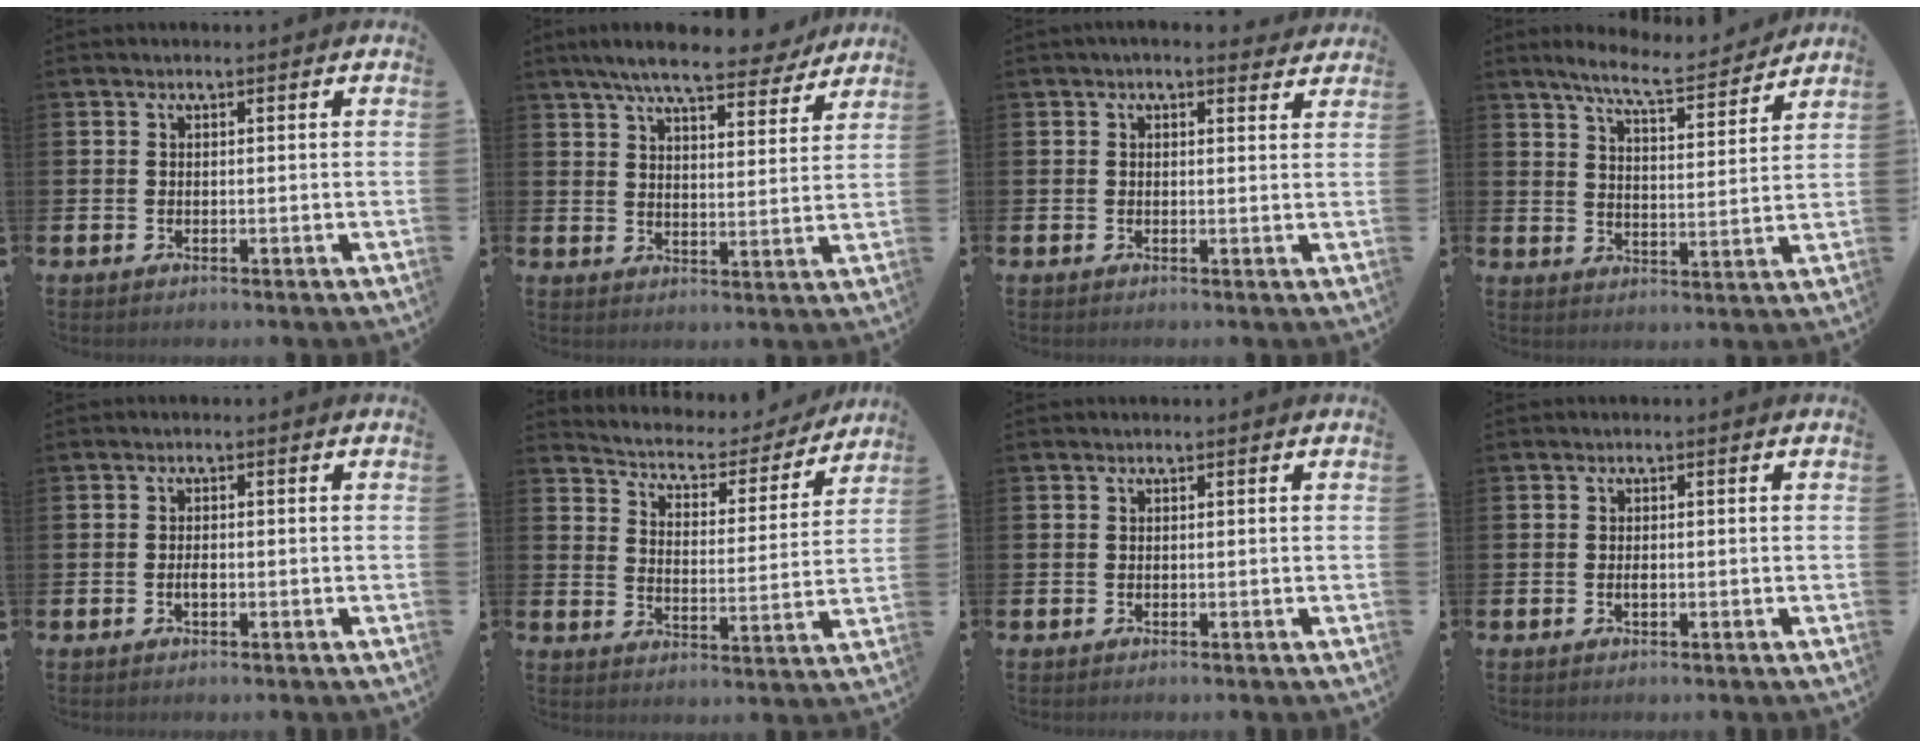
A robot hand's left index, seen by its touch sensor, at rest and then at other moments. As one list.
[{"total": 8.2, "force": [7.4, 1.5, 3.3], "torque": [-0.072, -0.036, 0.127]}, {"total": 1.9, "force": [1.8, 0.5, 0.4], "torque": [-0.004, -0.005, 0.031]}, {"total": 7.6, "force": [7.0, 0.6, 2.9], "torque": [-0.079, -0.039, 0.122]}, {"total": 1.2, "force": [-0.3, 0.5, 1.1], "torque": [-0.015, -0.002, -0.008]}, {"total": 4.7, "force": [4.2, 1.7, 0.9], "torque": [-0.051, -0.034, 0.066]}, {"total": 0.0}, {"total": 0.7, "force": [-0.1, 0.3, 0.6], "torque": [-0.017, 0.001, -0.003]}]